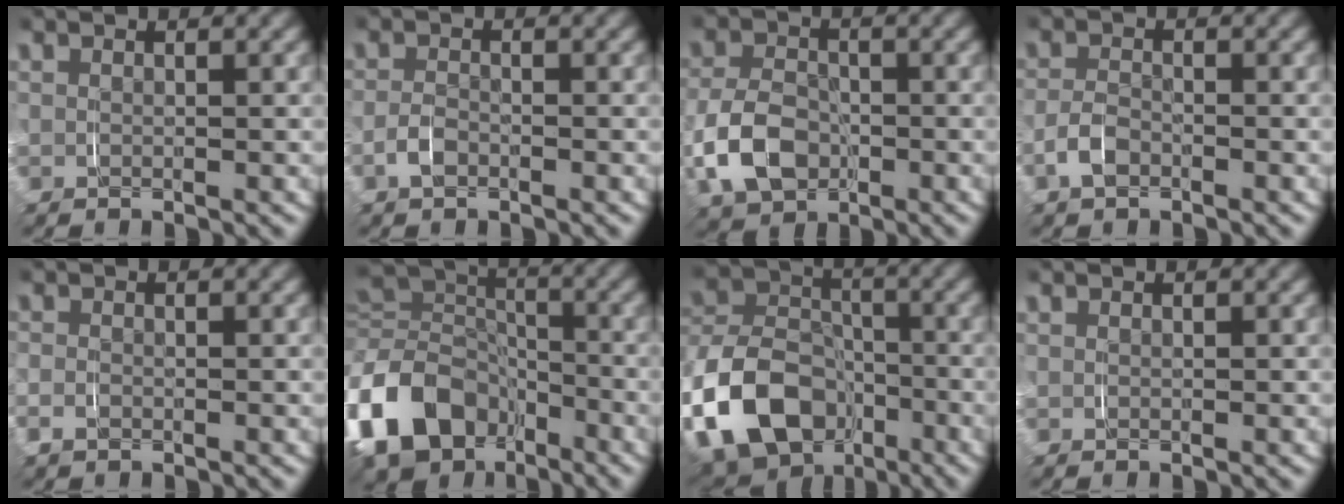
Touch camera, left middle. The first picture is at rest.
{"total": 1.4, "force": [-0.8, 0.8, 0.8], "torque": [-0.025, -0.001, -0.016]}
{"total": 6.4, "force": [-1.5, 4.8, 4.0], "torque": [-0.094, -0.009, -0.023]}
{"total": 2.0, "force": [-1.0, 1.2, 1.2], "torque": [-0.034, 0.001, -0.022]}
{"total": 1.4, "force": [-0.7, 1.0, 0.7], "torque": [-0.022, -0.006, -0.012]}
{"total": 12.1, "force": [-4.3, 9.9, 5.6], "torque": [-0.126, -0.033, -0.071]}
{"total": 16.8, "force": [-6.7, 13.9, 6.6], "torque": [-0.166, -0.050, -0.116]}
{"total": 0.0}